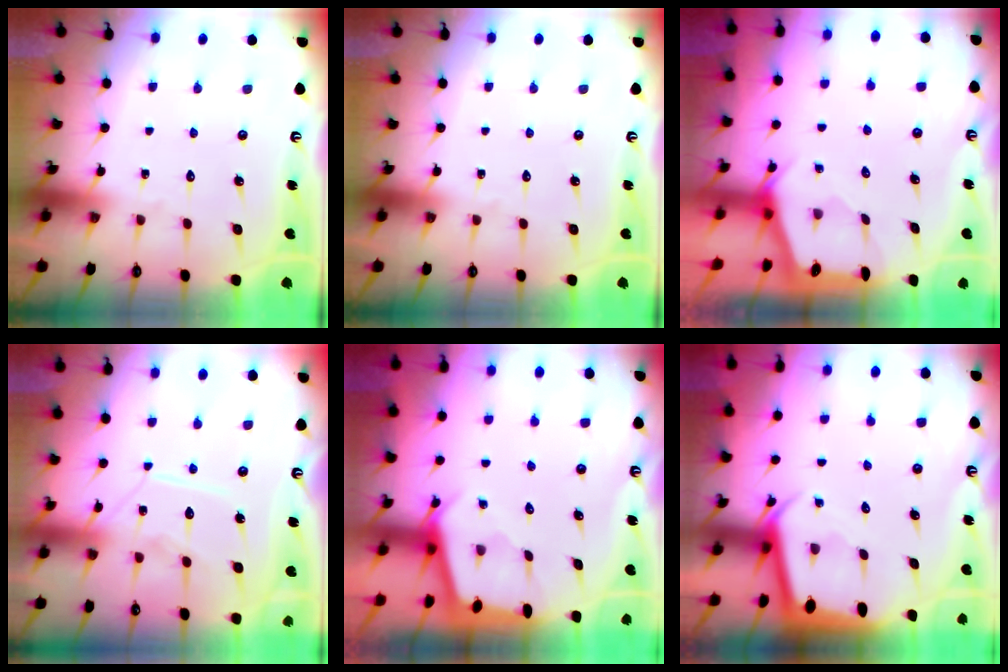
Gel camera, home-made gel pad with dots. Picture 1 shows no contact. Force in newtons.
{"total": 0.0}
{"total": 2.1, "press": 2.1, "slide": 0.3}
{"total": 10.5, "press": 10.4, "slide": 0.9}
{"total": 2.5, "press": 2.5, "slide": 0.3}
{"total": 2.2, "press": 2.2, "slide": 0.1}